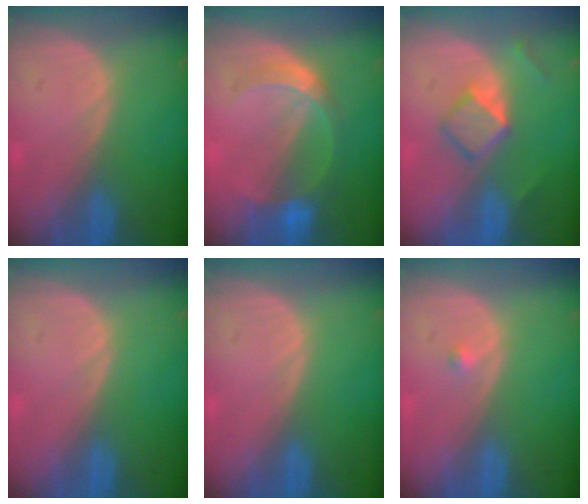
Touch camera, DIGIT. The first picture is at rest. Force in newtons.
{"total": 6.1, "press": 5.5, "slide": 2.8}
{"total": 5.1, "press": 4.5, "slide": 2.3}
{"total": 0.0}
{"total": 0.0}
{"total": 0.7, "press": 0.7, "slide": 0.1}